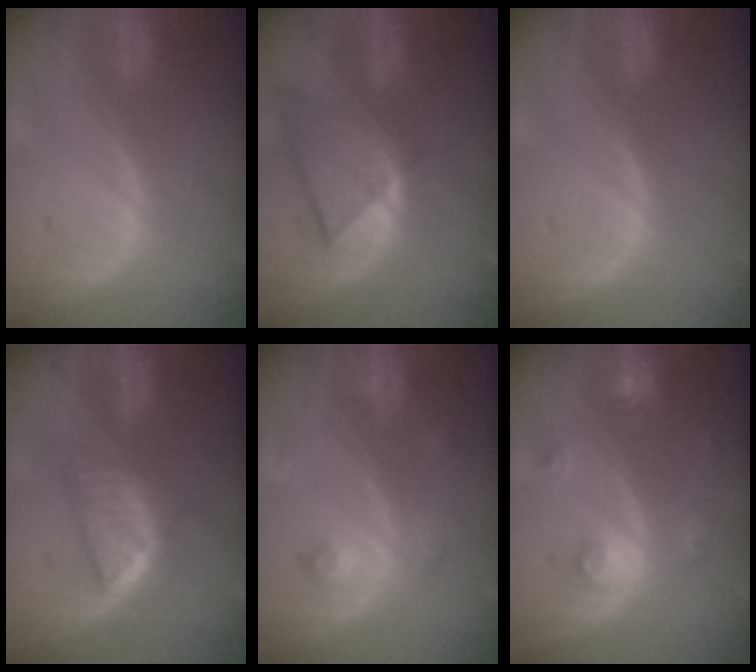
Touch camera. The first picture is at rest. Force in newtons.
{"total": 8.1, "press": 7.2, "slide": 3.6}
{"total": 0.0}
{"total": 6.4, "press": 5.4, "slide": 3.4}
{"total": 3.4, "press": 3.2, "slide": 1.2}
{"total": 3.1, "press": 2.9, "slide": 1.2}